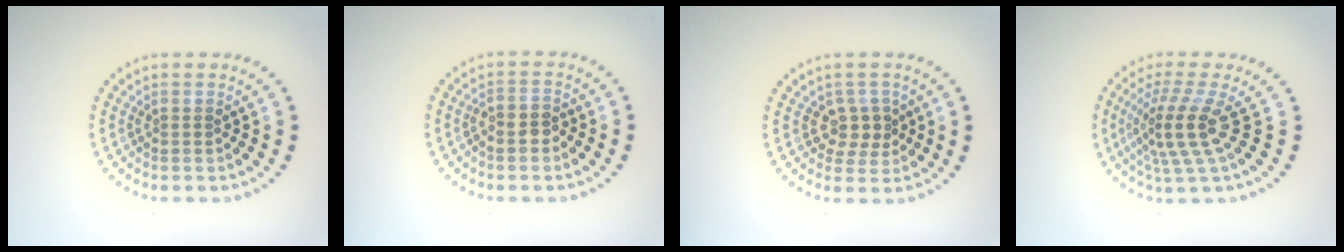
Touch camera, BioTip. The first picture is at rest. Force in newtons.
{"total": 1.6, "press": 1.4, "slide": 0.8}
{"total": 2.3, "press": 2.1, "slide": 0.9}
{"total": 4.4, "press": 3.1, "slide": 3.1}